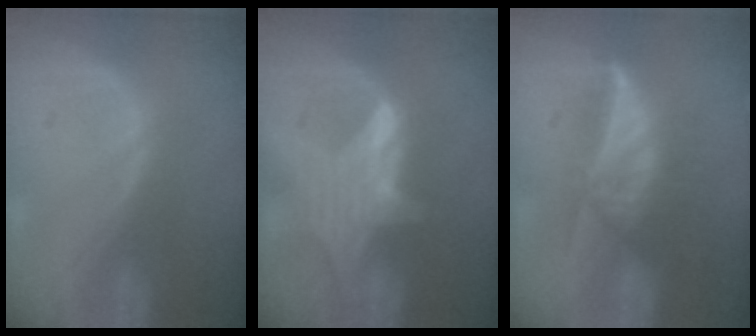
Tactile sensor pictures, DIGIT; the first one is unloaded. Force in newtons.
{"total": 6.2, "press": 6.2, "slide": 0.6}
{"total": 6.0, "press": 5.6, "slide": 2.2}